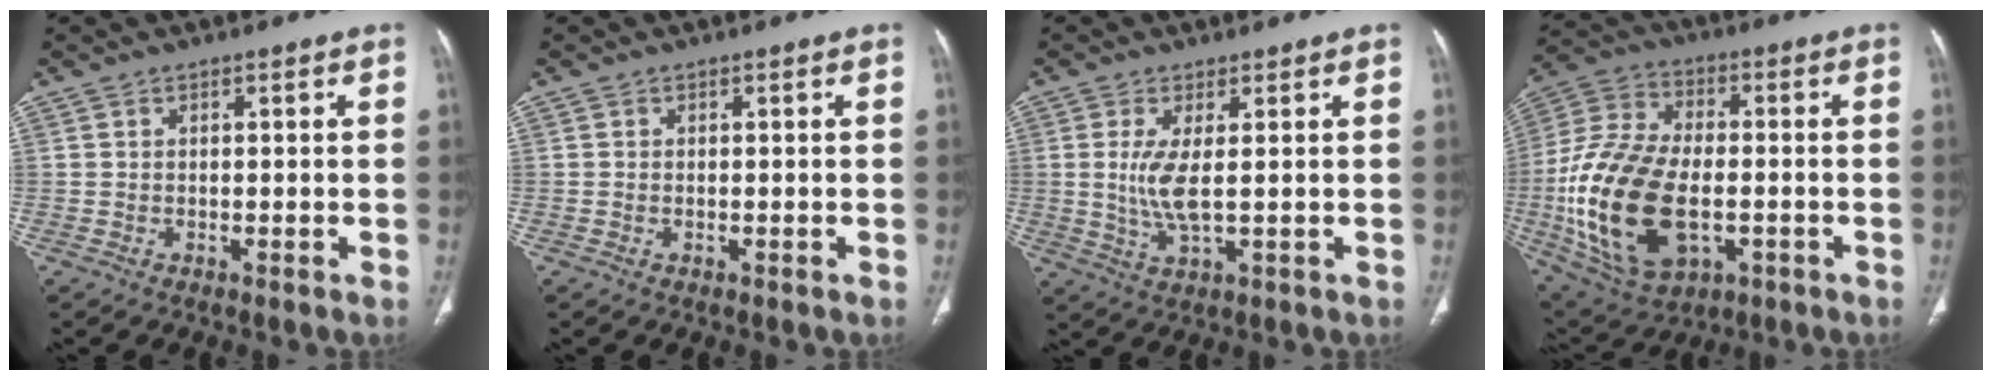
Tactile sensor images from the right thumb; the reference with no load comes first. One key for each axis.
{"total": 0.0}
{"total": 5.8, "fx": 0.6, "fy": 1.4, "fz": 5.6, "tx": -0.136, "ty": -0.016, "tz": 0.017}
{"total": 23.5, "fx": -4.3, "fy": 13.6, "fz": 18.7, "tx": -0.376, "ty": 0.006, "tz": -0.059}